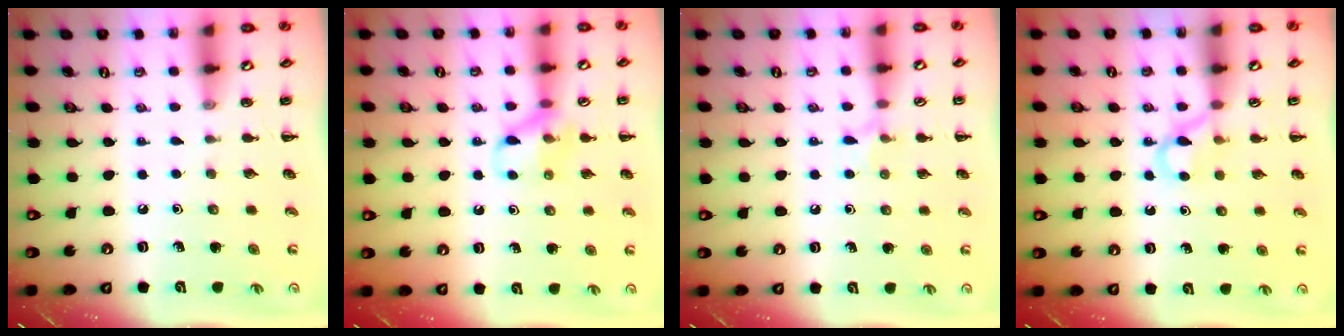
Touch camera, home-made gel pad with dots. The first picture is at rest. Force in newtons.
{"total": 10.1, "press": 10.1, "slide": 0.8}
{"total": 6.0, "press": 5.7, "slide": 2.0}
{"total": 4.4, "press": 4.2, "slide": 1.3}